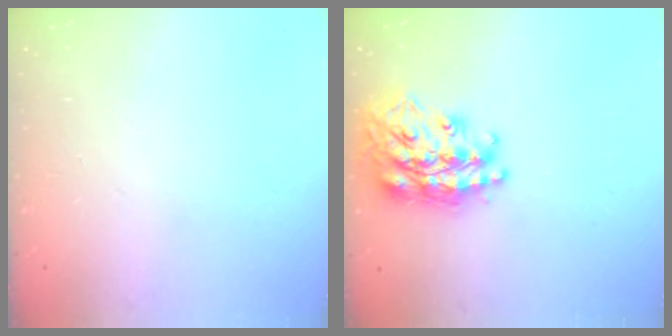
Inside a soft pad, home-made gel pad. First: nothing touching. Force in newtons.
{"total": 23.2, "press": 23.2, "slide": 1.8}